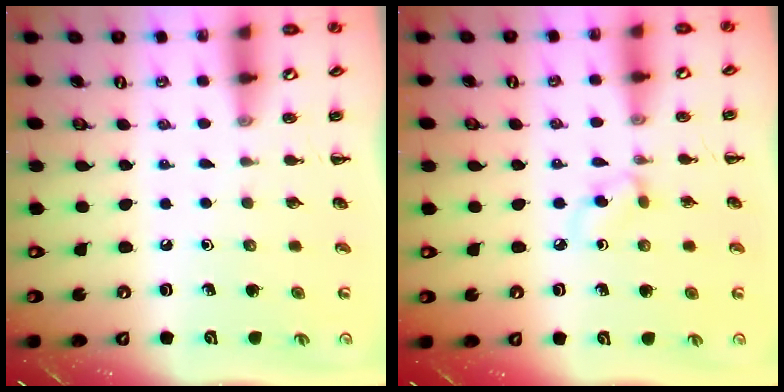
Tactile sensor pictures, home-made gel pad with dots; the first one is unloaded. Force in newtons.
{"total": 3.5, "press": 3.4, "slide": 1.0}